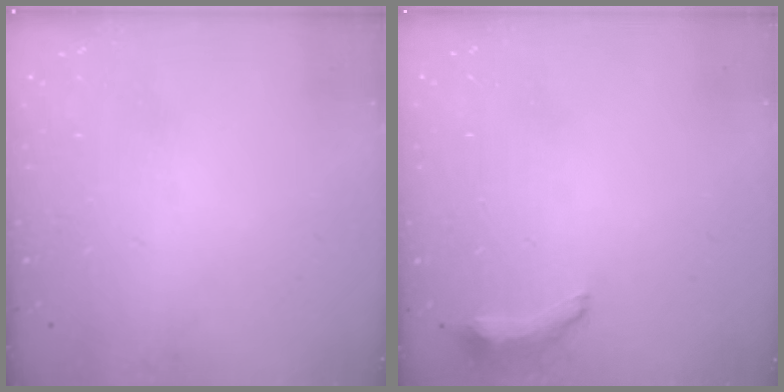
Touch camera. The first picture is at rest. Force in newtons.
{"total": 6.8, "press": 6.2, "slide": 2.9}